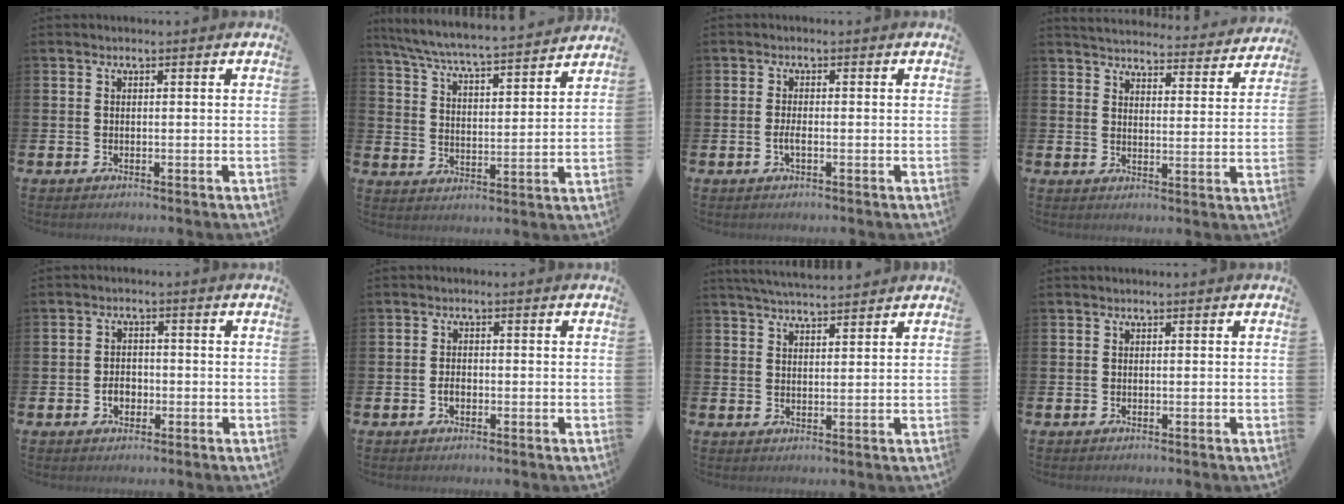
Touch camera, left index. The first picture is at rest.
{"total": 6.6, "force": [6.3, 0.0, 1.9], "torque": [-0.066, -0.051, 0.106]}
{"total": 1.5, "force": [-0.5, 0.4, 1.3], "torque": [-0.027, 0.002, -0.009]}
{"total": 4.5, "force": [4.4, 0.6, 0.4], "torque": [-0.022, -0.036, 0.075]}
{"total": 2.4, "force": [-0.8, 1.8, 1.4], "torque": [-0.014, -0.001, -0.022]}
{"total": 1.4, "force": [-0.5, 1.0, 0.9], "torque": [-0.012, 0.002, -0.012]}
{"total": 4.2, "force": [4.1, 0.3, 0.7], "torque": [-0.019, -0.017, 0.075]}
{"total": 0.0}